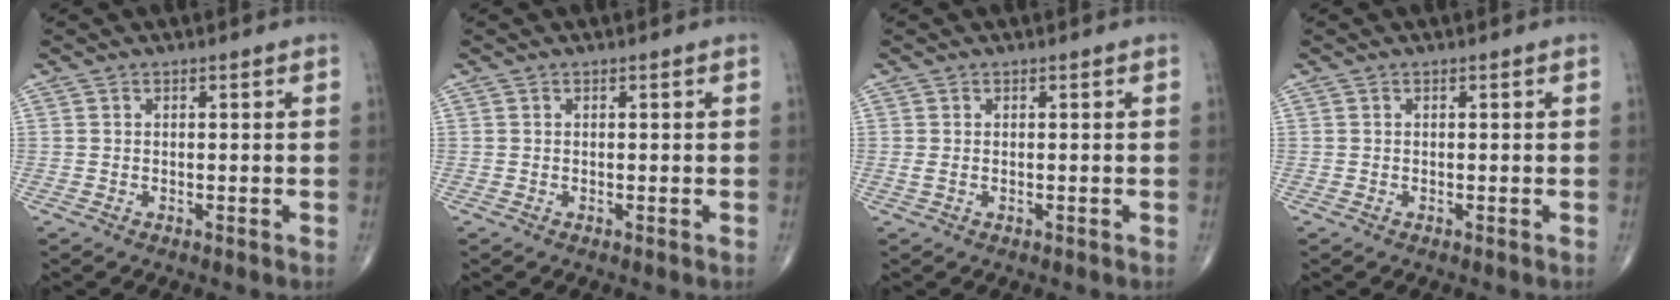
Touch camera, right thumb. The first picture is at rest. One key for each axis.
{"total": 0.0}
{"total": 0.7, "fx": -0.1, "fy": 0.4, "fz": 0.6, "tx": -0.019, "ty": 0.001, "tz": 0.000}
{"total": 0.0}